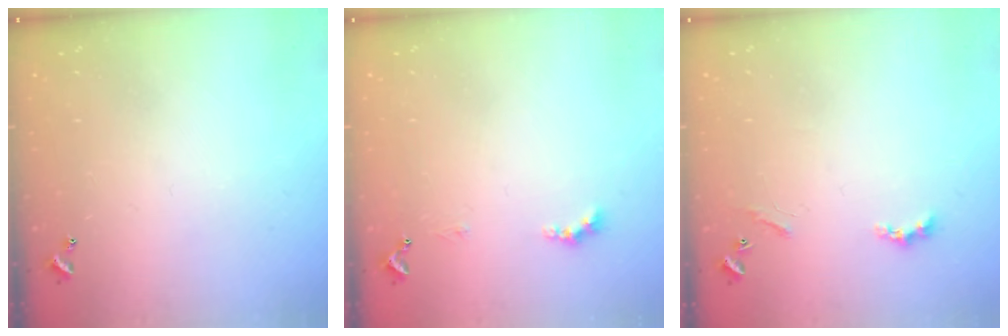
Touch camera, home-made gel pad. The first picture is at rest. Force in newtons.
{"total": 1.5, "press": 1.4, "slide": 0.5}
{"total": 1.8, "press": 1.8, "slide": 0.5}